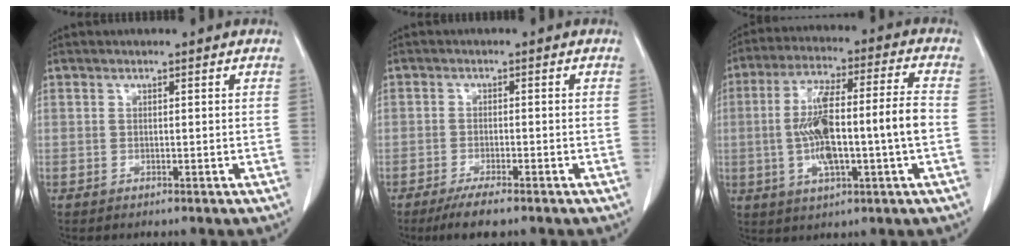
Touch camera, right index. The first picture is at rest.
{"total": 3.9, "force": [-2.9, 0.7, 2.6], "torque": [-0.051, -0.007, -0.050]}
{"total": 14.7, "force": [-1.6, 1.6, 14.5], "torque": [-0.271, 0.017, -0.026]}